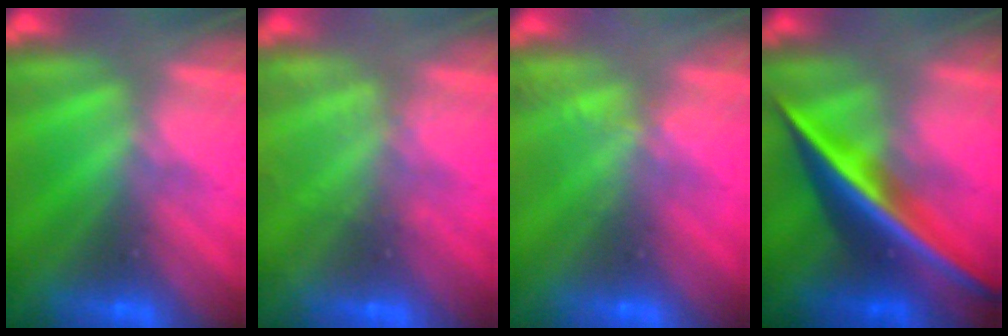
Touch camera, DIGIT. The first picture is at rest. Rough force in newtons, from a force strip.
{"total": 1.8}
{"total": 2.2}
{"total": 2.7}